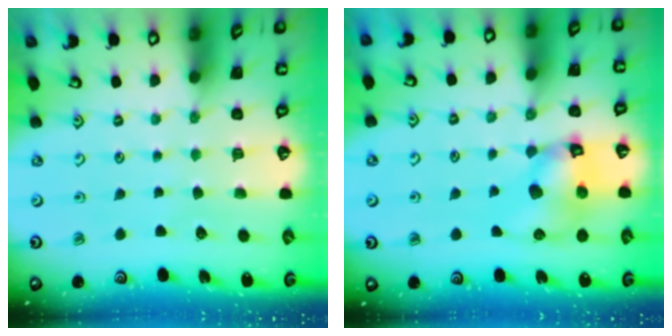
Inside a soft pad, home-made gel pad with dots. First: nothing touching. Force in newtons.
{"total": 10.7, "press": 10.6, "slide": 1.4}